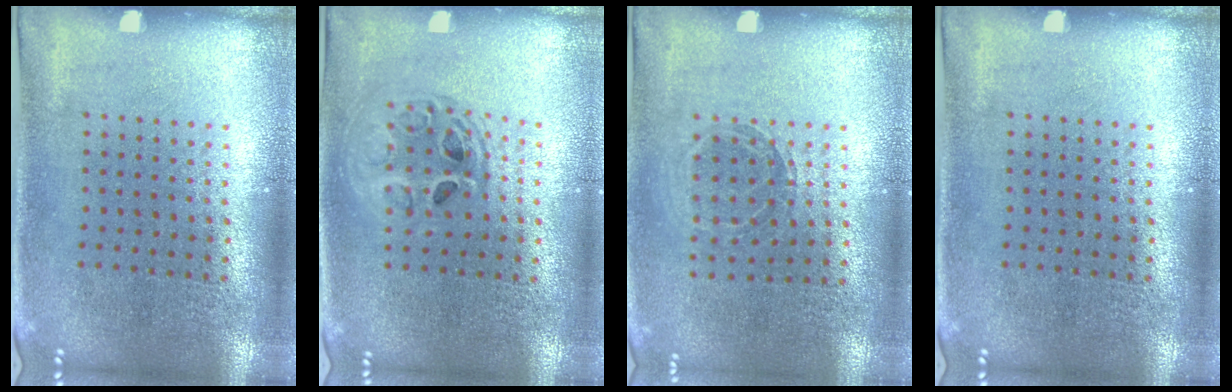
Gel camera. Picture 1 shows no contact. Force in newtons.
{"total": 1.5, "press": 1.3, "slide": 0.7}
{"total": 1.0, "press": 1.0, "slide": 0.1}
{"total": 0.0}